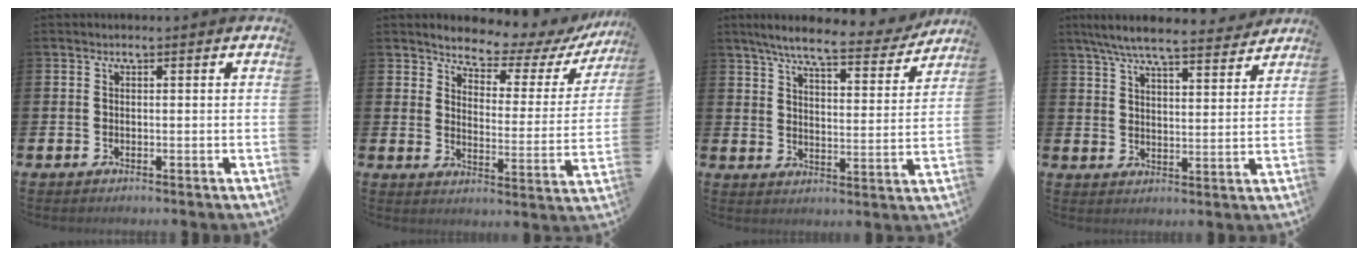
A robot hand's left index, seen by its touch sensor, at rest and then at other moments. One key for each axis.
{"total": 6.1, "fx": 5.7, "fy": 1.7, "fz": 1.3, "tx": -0.038, "ty": -0.052, "tz": 0.090}
{"total": 7.8, "fx": 6.9, "fy": 1.0, "fz": 3.5, "tx": -0.075, "ty": -0.041, "tz": 0.113}
{"total": 7.6, "fx": 7.1, "fy": 1.0, "fz": 2.7, "tx": -0.058, "ty": -0.045, "tz": 0.122}